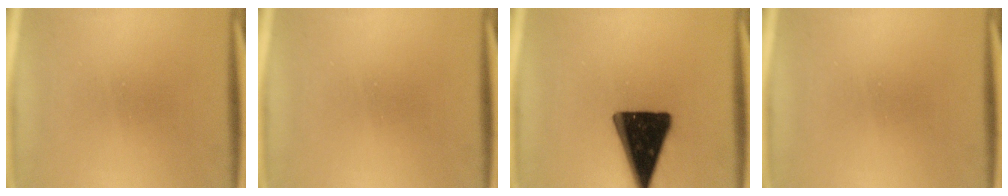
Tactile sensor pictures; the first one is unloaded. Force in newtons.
{"total": 0.0}
{"total": 19.6}
{"total": 0.0}